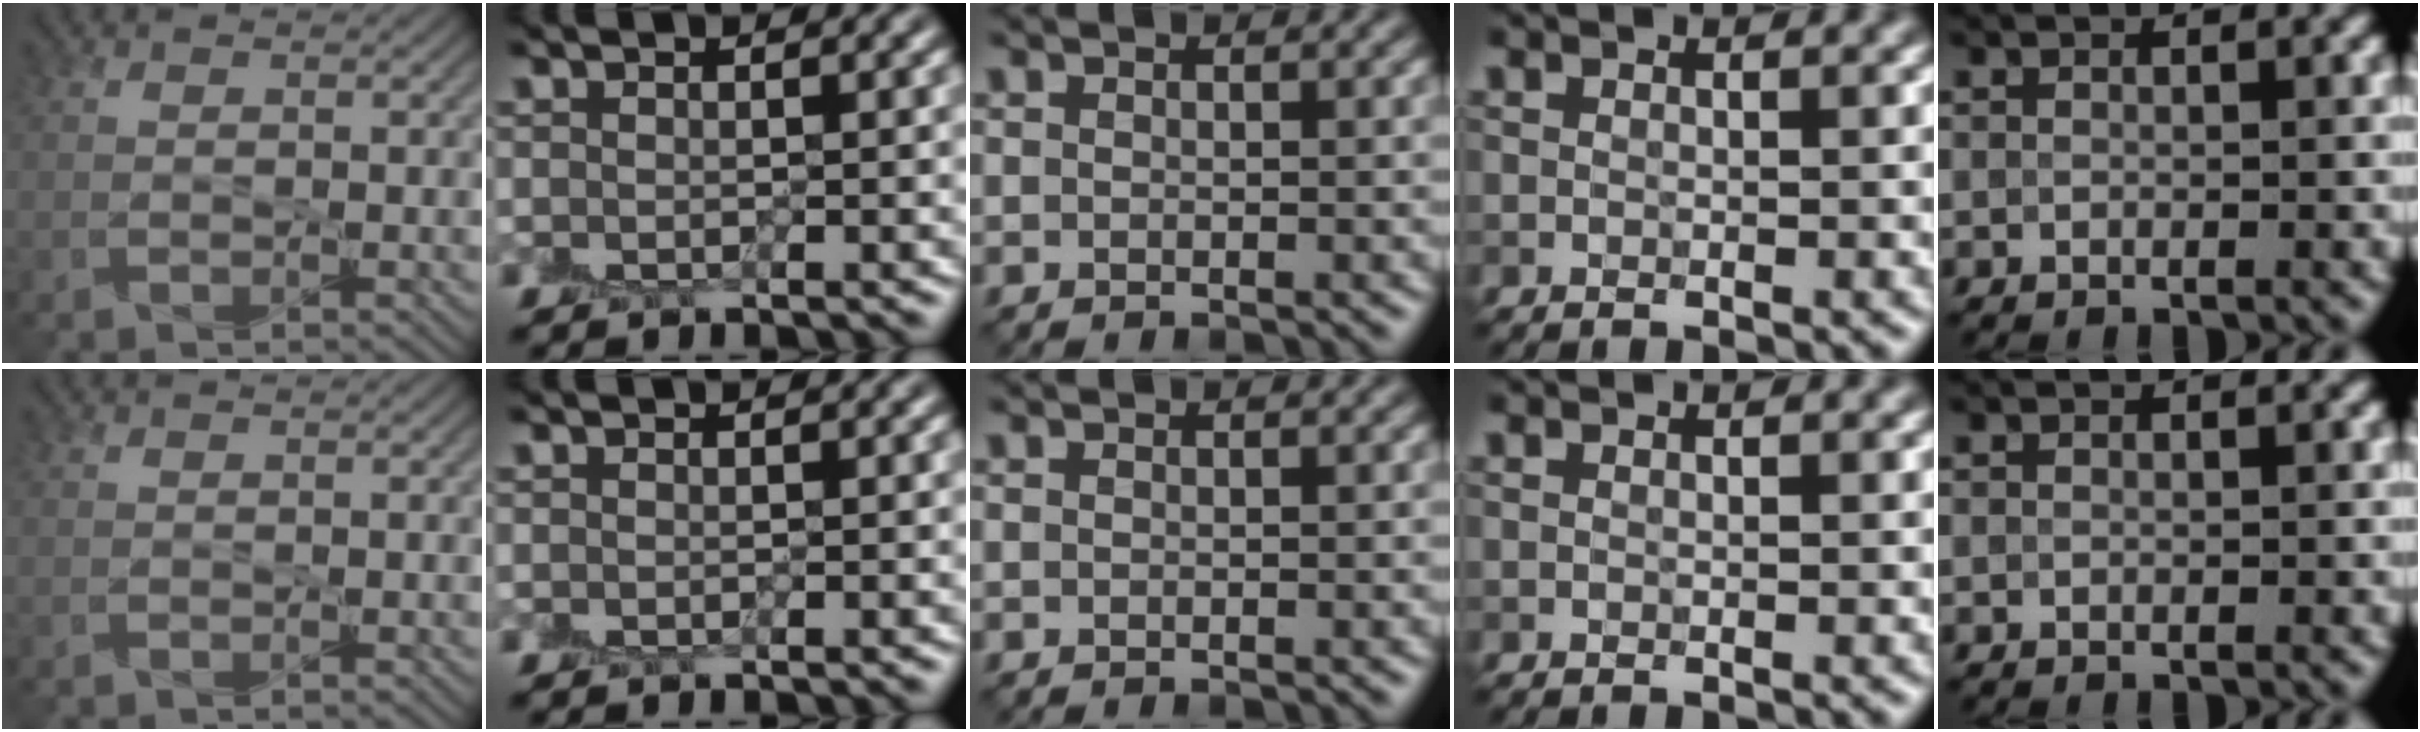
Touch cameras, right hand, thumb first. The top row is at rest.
{}